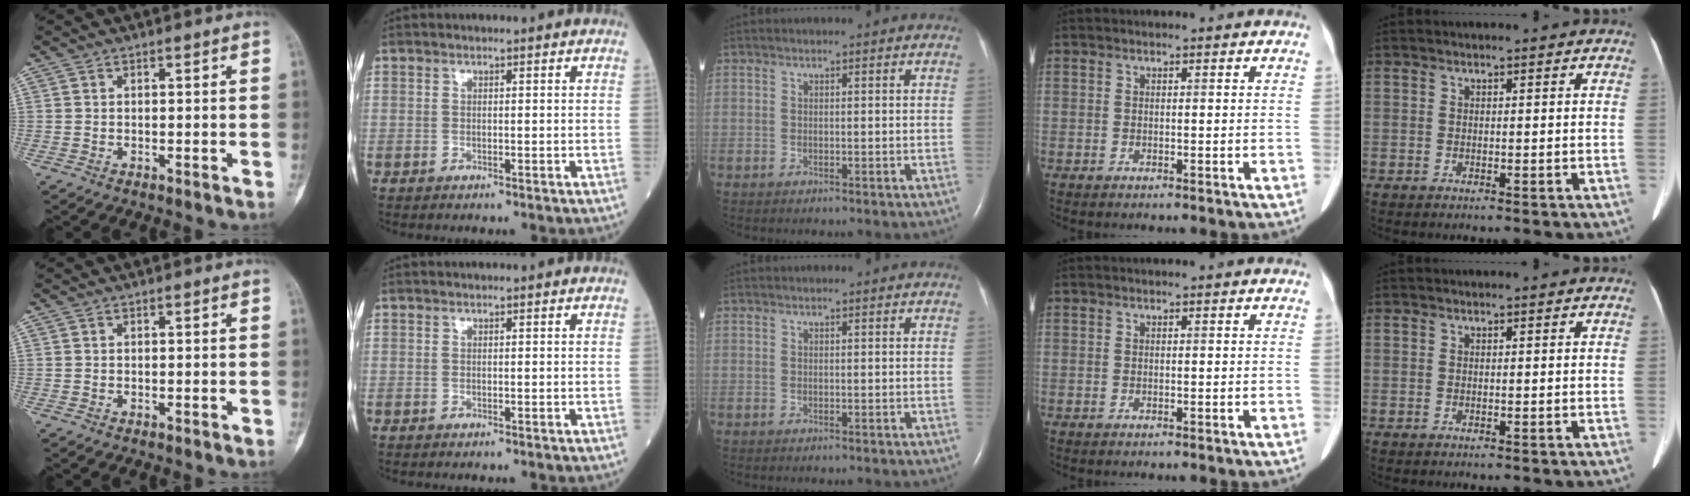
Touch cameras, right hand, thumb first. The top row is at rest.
{}